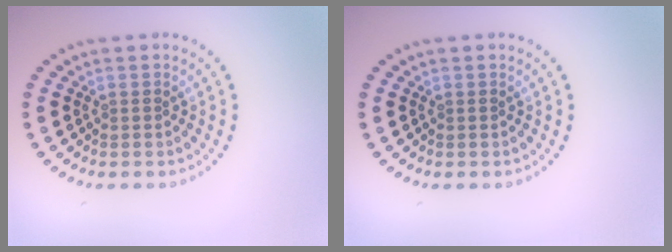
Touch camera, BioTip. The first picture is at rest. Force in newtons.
{"total": 0.0}